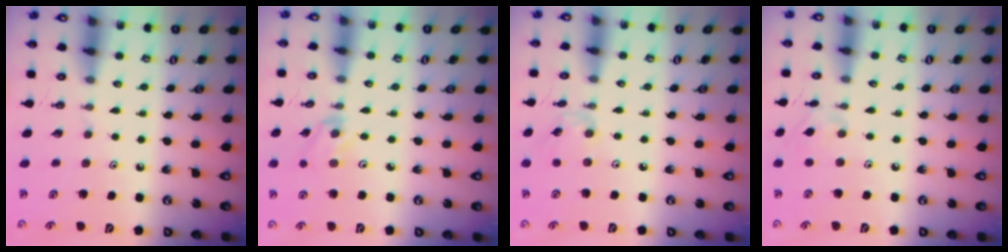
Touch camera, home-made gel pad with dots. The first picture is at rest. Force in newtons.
{"total": 1.6, "press": 1.5, "slide": 0.3}
{"total": 1.5, "press": 1.4, "slide": 0.4}
{"total": 2.2, "press": 2.1, "slide": 0.5}